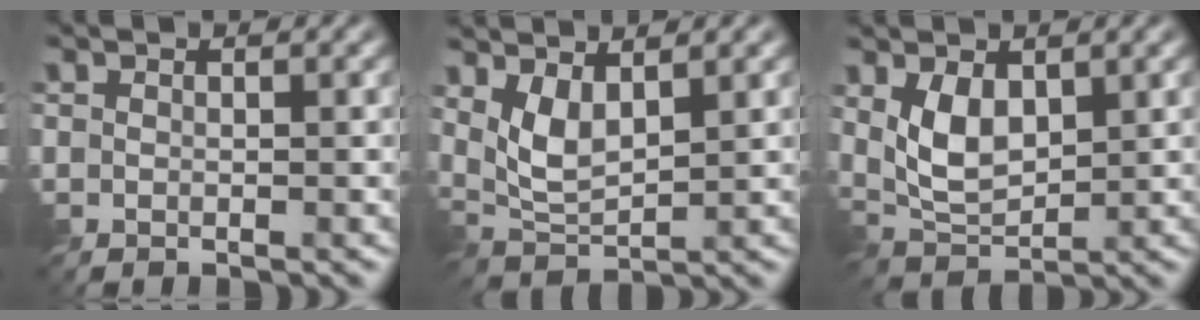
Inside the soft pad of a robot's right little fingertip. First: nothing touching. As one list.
[{"total": 3.6, "force": [1.5, 1.4, 3.0], "torque": [-0.073, -0.010, 0.033]}, {"total": 4.1, "force": [1.1, 2.1, 3.3], "torque": [-0.074, -0.007, 0.027]}]